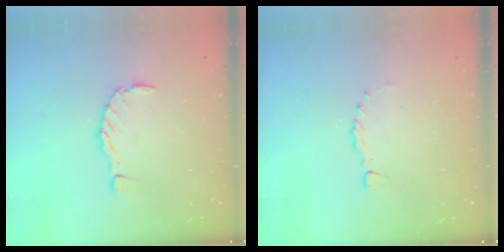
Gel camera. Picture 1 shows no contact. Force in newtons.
{"total": 0.0}